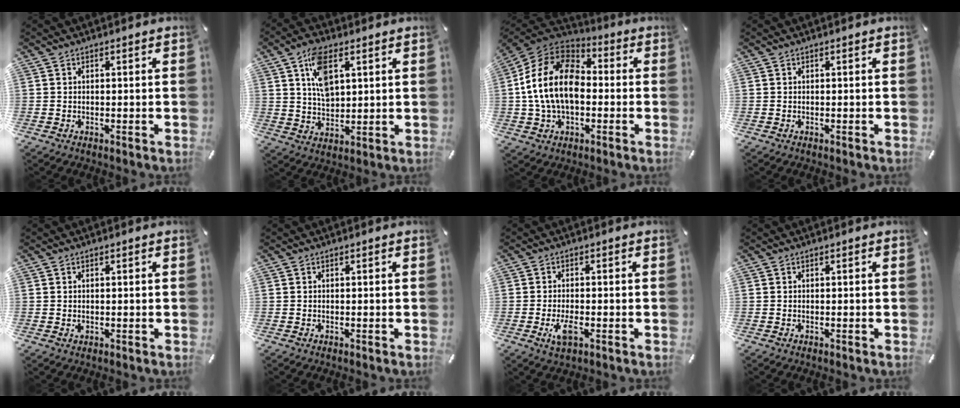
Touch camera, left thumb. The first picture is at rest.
{"total": 9.1, "force": [3.7, 5.3, 6.4], "torque": [-0.120, 0.000, 0.063]}
{"total": 17.4, "force": [-0.9, 12.2, 12.3], "torque": [-0.269, 0.029, -0.022]}
{"total": 0.0}
{"total": 0.6, "force": [0.1, 0.4, 0.5], "torque": [-0.010, 0.000, 0.001]}
{"total": 0.0}
{"total": 4.6, "force": [-1.6, 1.8, 3.9], "torque": [-0.083, -0.001, -0.030]}
{"total": 0.0}